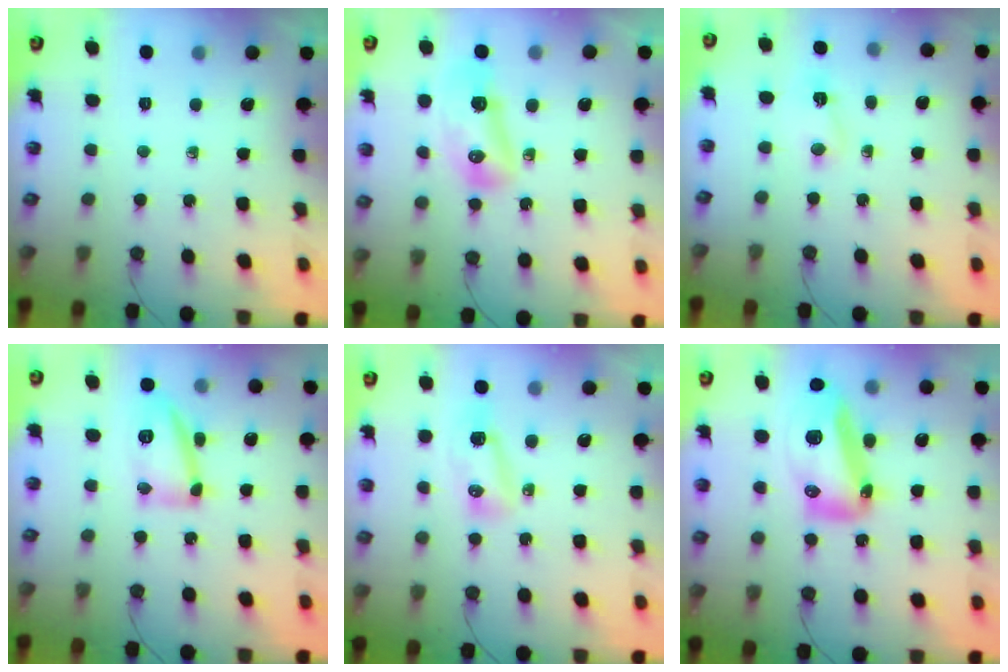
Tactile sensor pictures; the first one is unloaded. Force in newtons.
{"total": 9.5, "press": 9.4, "slide": 1.2}
{"total": 2.4, "press": 2.1, "slide": 1.1}
{"total": 14.3, "press": 14.3, "slide": 1.4}
{"total": 9.3, "press": 8.4, "slide": 4.0}
{"total": 19.9, "press": 18.4, "slide": 7.7}